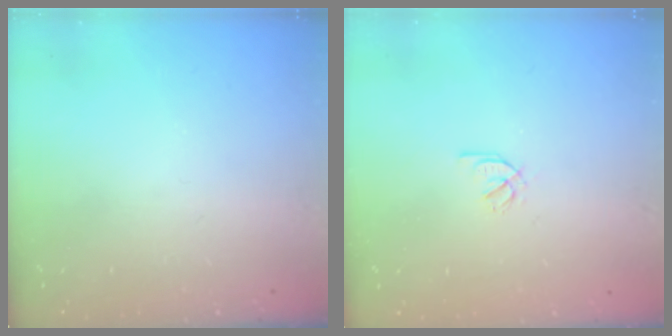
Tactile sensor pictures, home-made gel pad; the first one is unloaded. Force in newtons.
{"total": 2.1, "press": 1.9, "slide": 0.8}